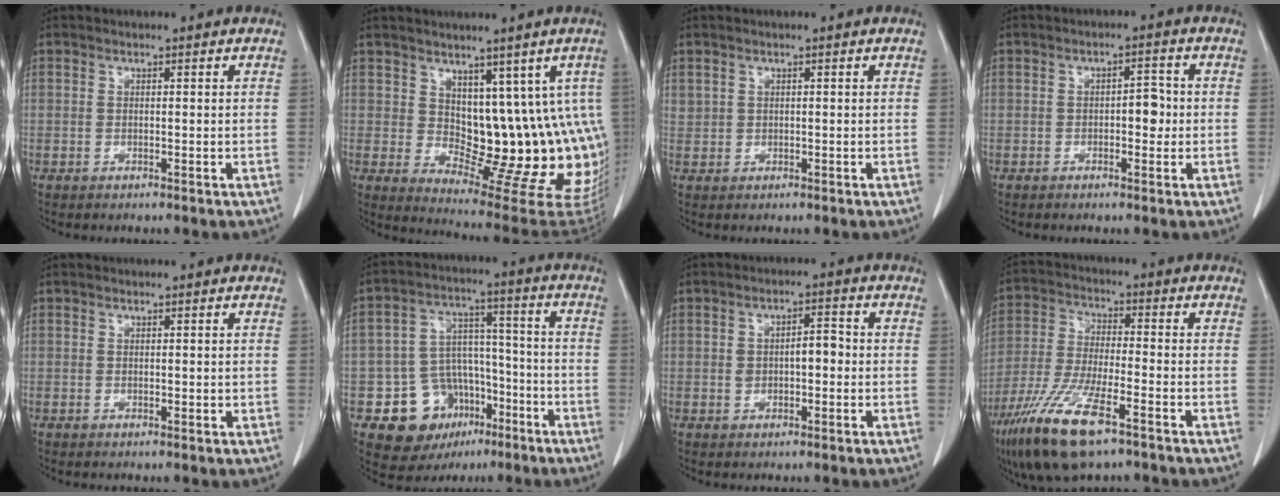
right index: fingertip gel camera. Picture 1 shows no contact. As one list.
[{"total": 14.0, "force": [4.0, 7.4, 11.2], "torque": [-0.122, -0.005, 0.076]}, {"total": 1.2, "force": [0.7, 1.0, 0.1], "torque": [0.009, 0.006, 0.011]}, {"total": 3.2, "force": [-0.3, 1.5, 2.8], "torque": [-0.034, 0.006, -0.004]}, {"total": 0.6, "force": [0.3, 0.4, 0.3], "torque": [0.004, 0.000, 0.003]}, {"total": 12.4, "force": [-5.9, 9.8, 4.7], "torque": [-0.067, 0.046, -0.079]}, {"total": 4.4, "force": [-0.1, 2.1, 3.9], "torque": [-0.067, 0.017, 0.003]}, {"total": 13.3, "force": [-8.1, 2.6, 10.1], "torque": [-0.208, -0.028, -0.148]}]